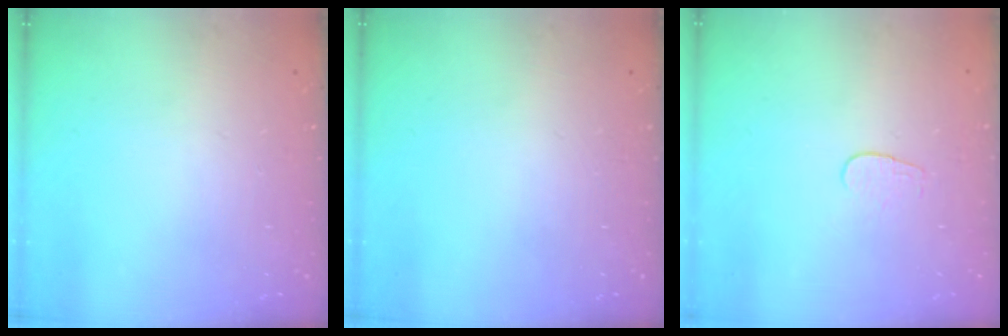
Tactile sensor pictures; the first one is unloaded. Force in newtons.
{"total": 0.0}
{"total": 4.0, "press": 4.0, "slide": 0.3}